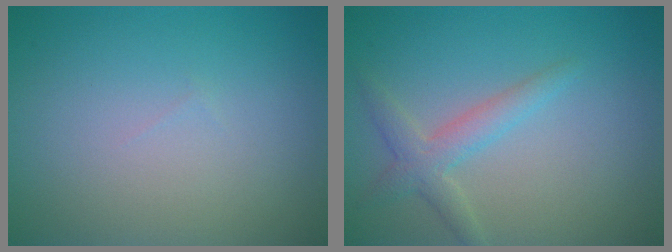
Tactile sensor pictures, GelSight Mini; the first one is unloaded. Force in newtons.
{"total": 2.6, "press": 2.6, "slide": 0.1}